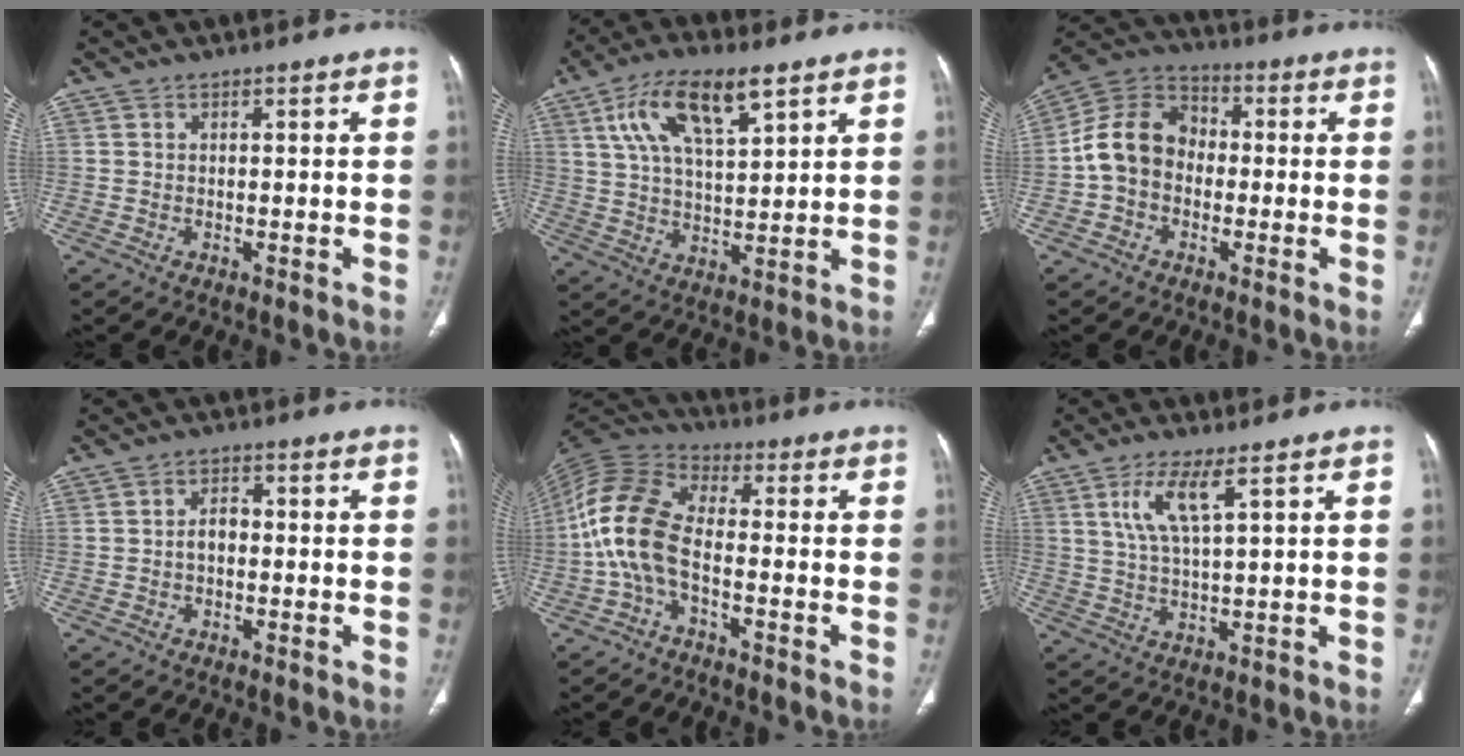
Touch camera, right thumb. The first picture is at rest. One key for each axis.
{"total": 13.6, "fx": 6.9, "fy": 5.2, "fz": 10.5, "tx": -0.182, "ty": -0.010, "tz": 0.127}
{"total": 11.2, "fx": -1.4, "fy": 8.9, "fz": 6.6, "tx": -0.112, "ty": 0.039, "tz": -0.041}
{"total": 2.9, "fx": -0.5, "fy": 1.9, "fz": 2.1, "tx": -0.026, "ty": 0.012, "tz": -0.015}
{"total": 12.0, "fx": -2.8, "fy": 6.4, "fz": 9.8, "tx": -0.208, "ty": 0.038, "tz": -0.067}
{"total": 6.8, "fx": 3.1, "fy": 1.3, "fz": 6.0, "tx": -0.134, "ty": -0.015, "tz": 0.067}